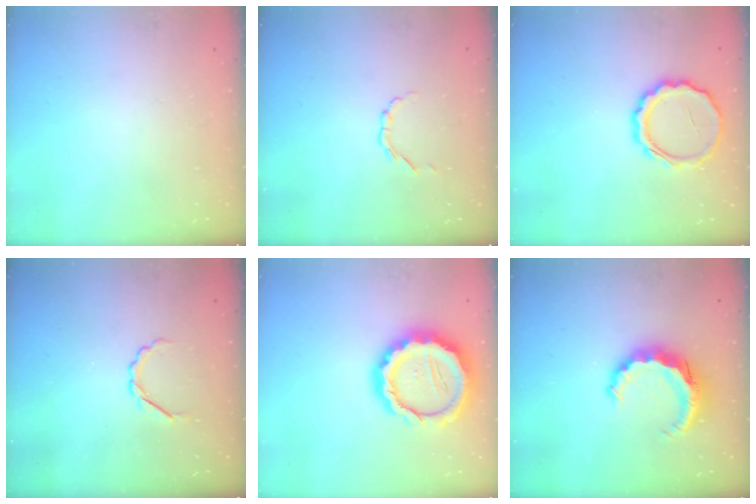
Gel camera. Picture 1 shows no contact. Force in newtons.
{"total": 2.1, "press": 1.9, "slide": 0.7}
{"total": 8.5, "press": 8.4, "slide": 0.5}
{"total": 2.5, "press": 2.4, "slide": 0.8}
{"total": 18.9, "press": 18.5, "slide": 3.7}
{"total": 8.5, "press": 8.5, "slide": 0.2}